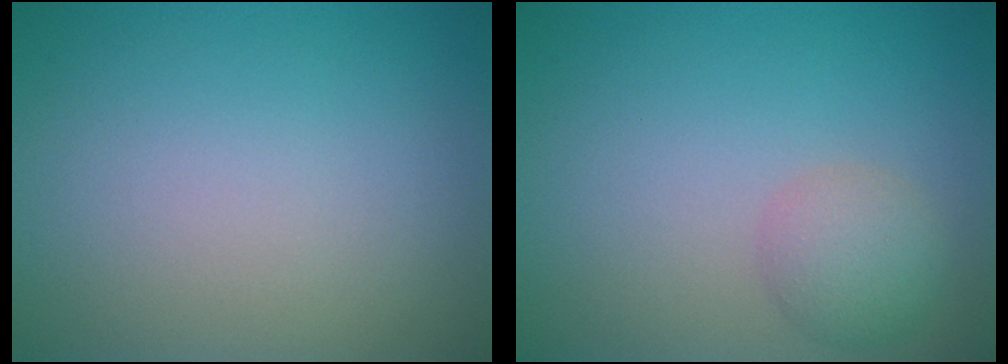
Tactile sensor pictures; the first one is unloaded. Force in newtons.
{"total": 2.6, "press": 2.6, "slide": 0.1}